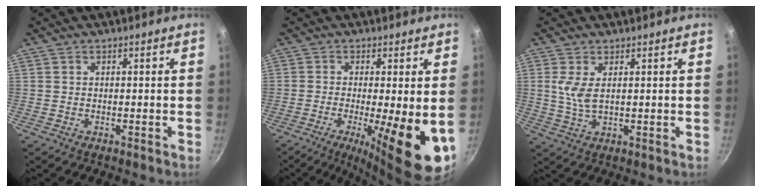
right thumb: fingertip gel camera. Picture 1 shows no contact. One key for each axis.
{"total": 12.4, "fx": -2.9, "fy": 2.7, "fz": 11.8, "tx": -0.173, "ty": -0.010, "tz": -0.039}
{"total": 4.4, "fx": 1.2, "fy": 1.8, "fz": 3.8, "tx": -0.082, "ty": -0.006, "tz": 0.027}